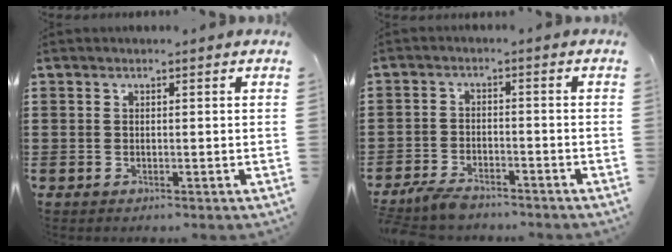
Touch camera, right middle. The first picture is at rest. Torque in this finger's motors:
{"motor_torque": [1.40, 0.02, 0.50, 0.16]}